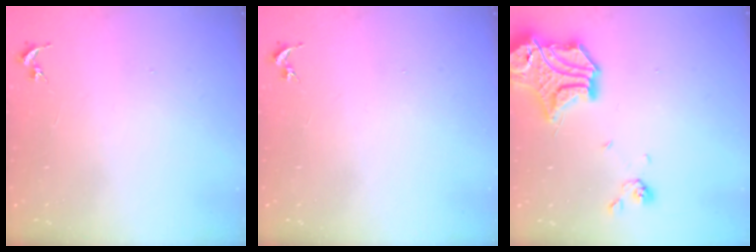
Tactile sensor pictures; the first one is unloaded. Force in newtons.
{"total": 0.0}
{"total": 18.4, "press": 18.3, "slide": 2.2}